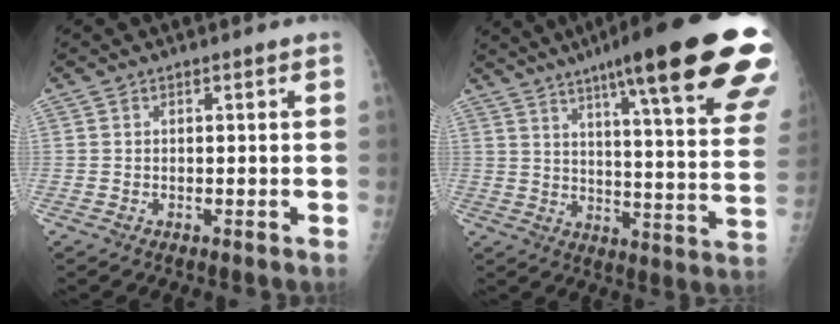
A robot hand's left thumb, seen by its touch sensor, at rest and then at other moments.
{"total": 30.1, "force": [18.7, 4.1, 23.2], "torque": [-0.259, -0.056, 0.252]}